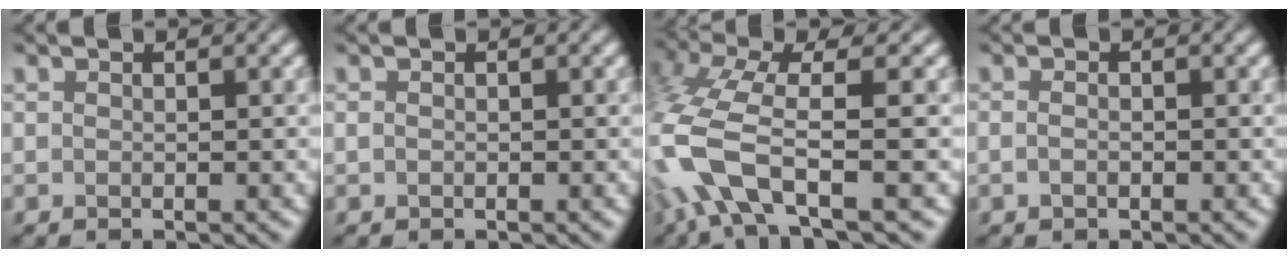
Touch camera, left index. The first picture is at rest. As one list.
[{"total": 0.0}, {"total": 8.4, "force": [-3.0, 2.9, 7.3], "torque": [-0.173, 0.002, -0.070]}, {"total": 0.6, "force": [-0.3, 0.3, 0.5], "torque": [-0.012, -0.003, -0.008]}]